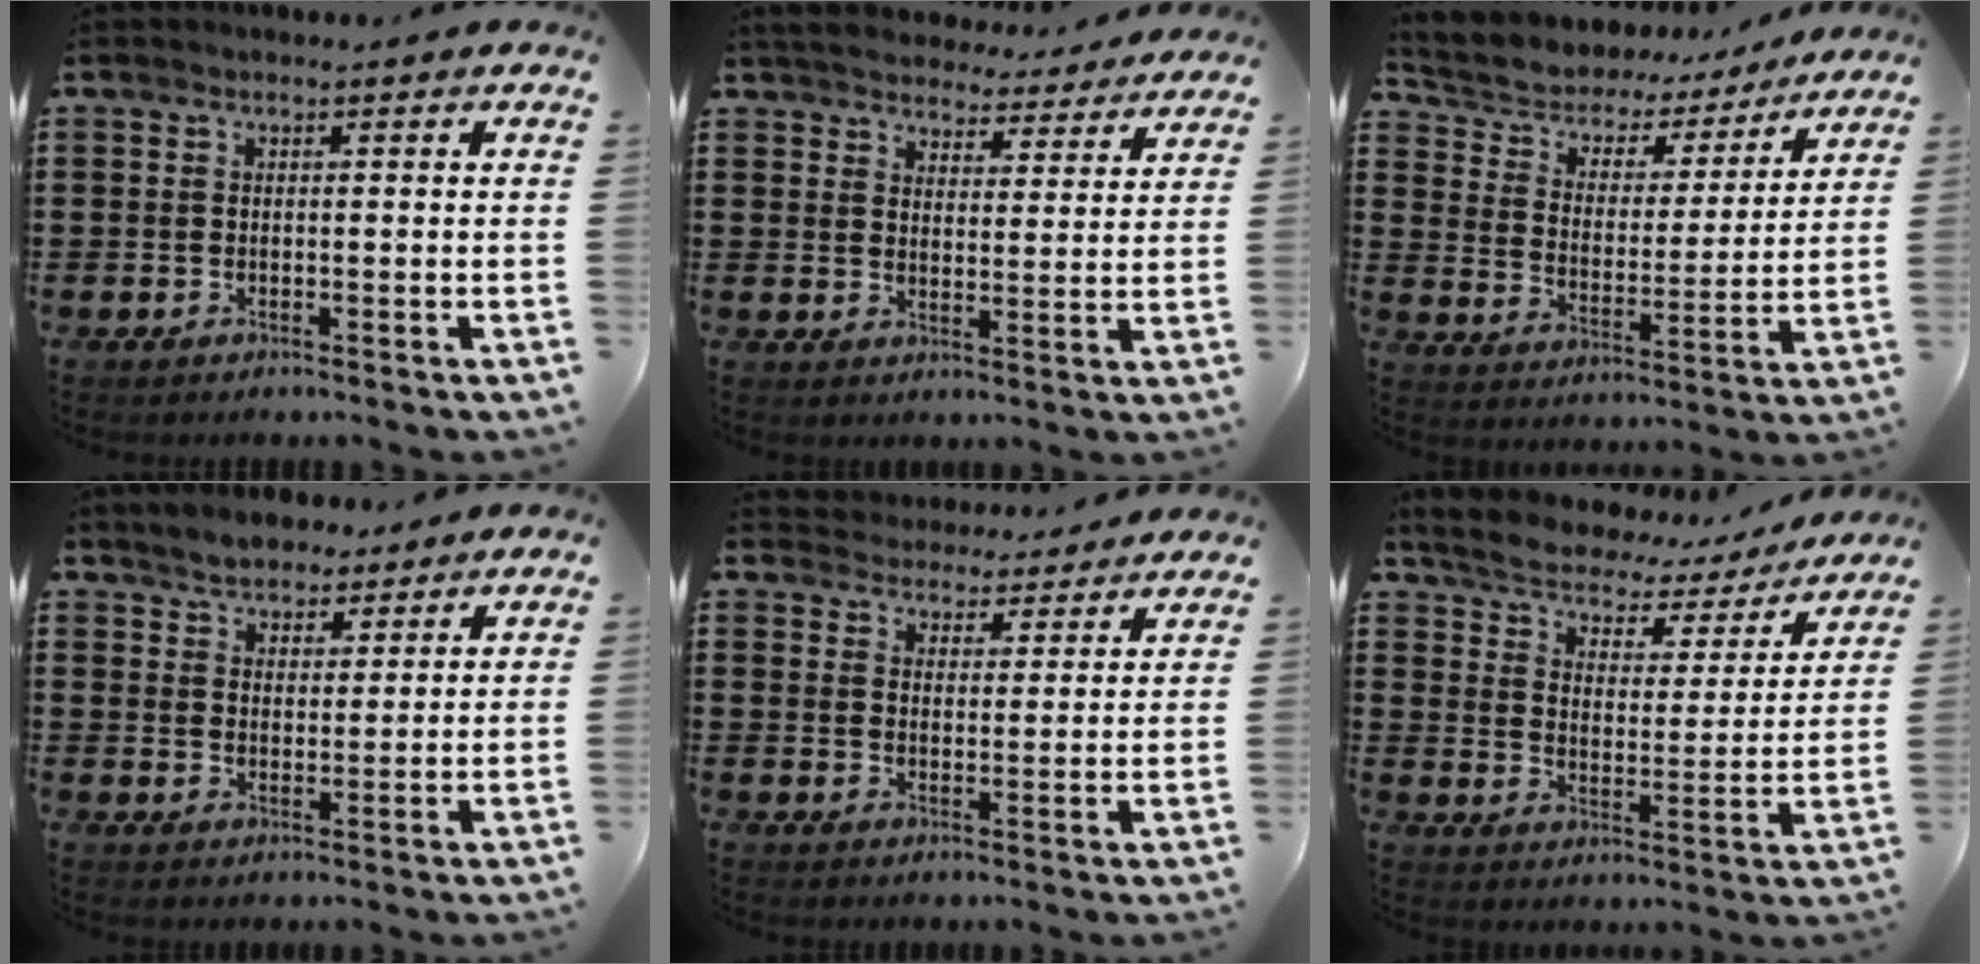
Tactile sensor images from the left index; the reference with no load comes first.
{"total": 4.8, "force": [4.8, 0.3, 0.3], "torque": [-0.031, -0.032, 0.082]}
{"total": 4.5, "force": [4.1, 1.7, 0.1], "torque": [-0.032, -0.032, 0.065]}
{"total": 4.0, "force": [3.6, 1.6, 0.2], "torque": [-0.018, 0.001, 0.069]}
{"total": 4.1, "force": [4.0, 0.4, -0.4], "torque": [-0.011, -0.023, 0.071]}
{"total": 4.0, "force": [3.9, 0.8, 0.4], "torque": [-0.033, -0.032, 0.060]}